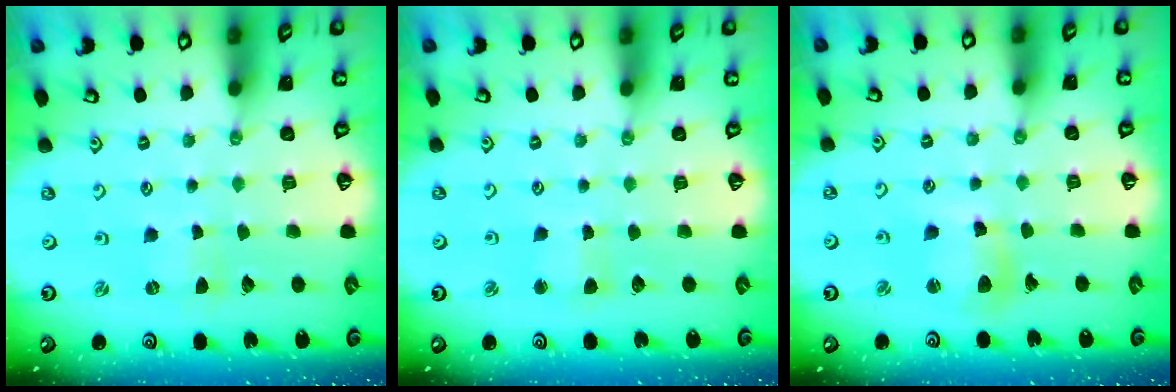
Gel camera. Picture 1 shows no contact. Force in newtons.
{"total": 3.6, "press": 3.6, "slide": 0.5}
{"total": 9.7, "press": 9.7, "slide": 1.1}